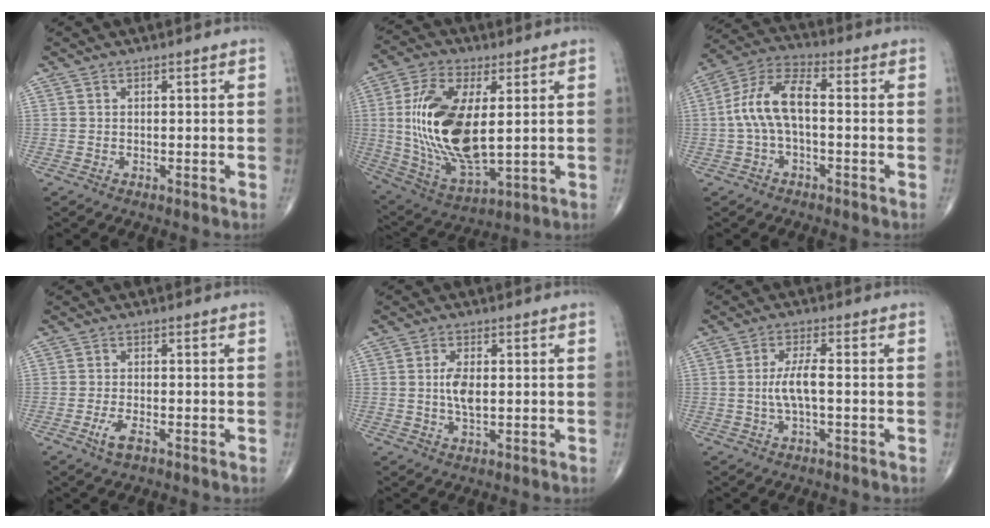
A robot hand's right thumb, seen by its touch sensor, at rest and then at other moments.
{"total": 20.2, "force": [2.0, 9.4, 17.8], "torque": [-0.353, -0.017, 0.048]}
{"total": 10.1, "force": [-0.6, 4.7, 9.0], "torque": [-0.187, 0.038, -0.018]}
{"total": 3.2, "force": [-1.7, 1.1, 2.5], "torque": [-0.055, 0.004, -0.031]}
{"total": 4.5, "force": [0.2, 2.1, 4.0], "torque": [-0.079, -0.004, 0.004]}
{"total": 4.9, "force": [-0.5, 1.2, 4.7], "torque": [-0.109, 0.008, -0.012]}